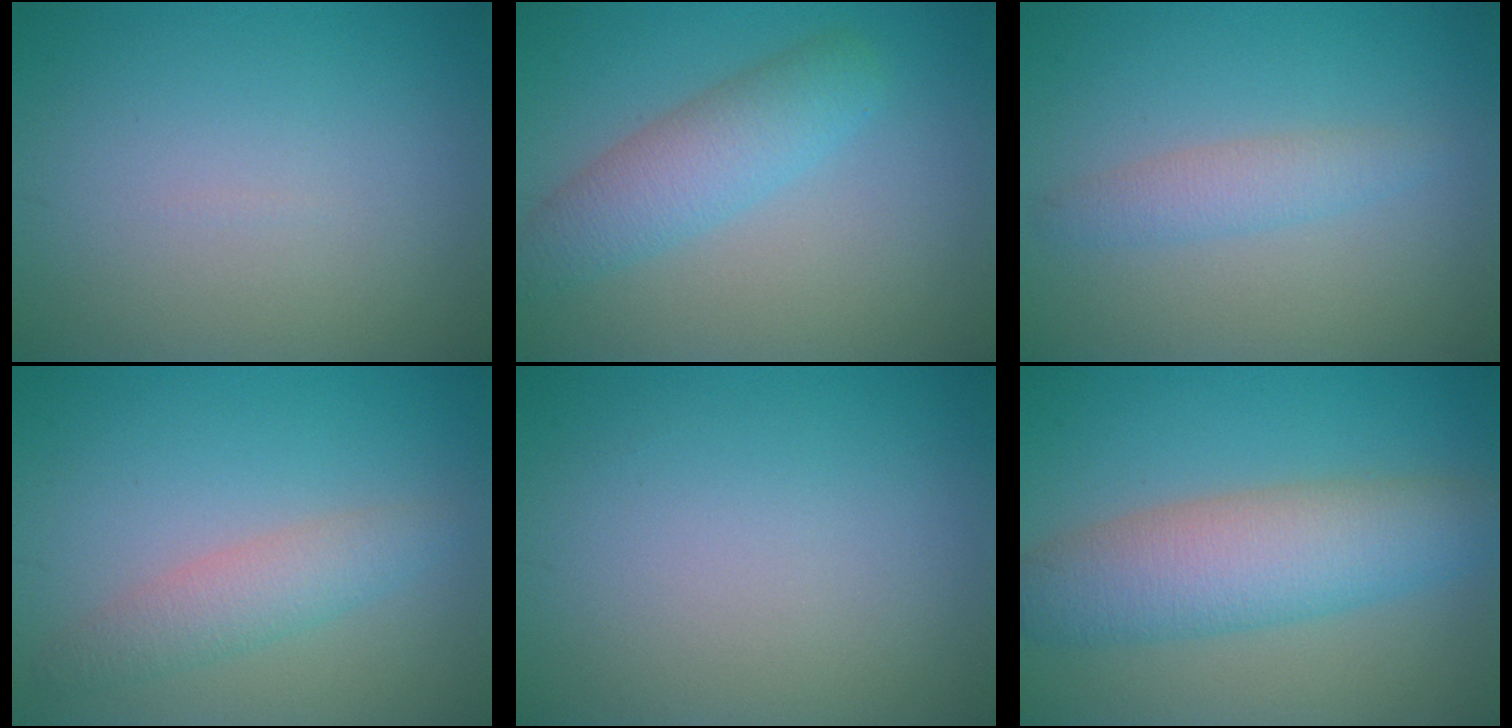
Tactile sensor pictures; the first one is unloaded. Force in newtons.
{"total": 4.2, "press": 4.2, "slide": 0.1}
{"total": 2.1, "press": 2.1, "slide": 0.1}
{"total": 2.8, "press": 2.8, "slide": 0.1}
{"total": 0.0}
{"total": 6.9, "press": 6.9, "slide": 0.3}